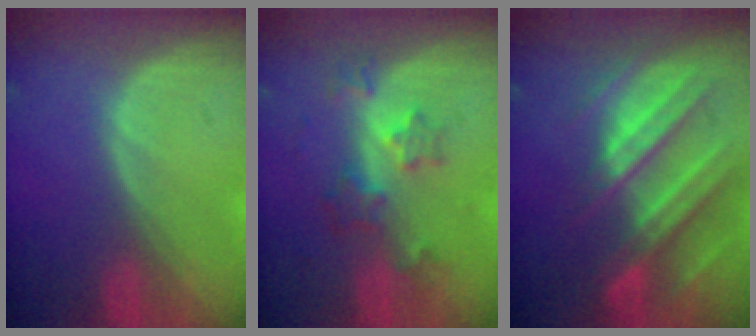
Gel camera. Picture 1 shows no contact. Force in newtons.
{"total": 6.1, "press": 5.5, "slide": 2.5}
{"total": 11.1, "press": 9.9, "slide": 5.1}